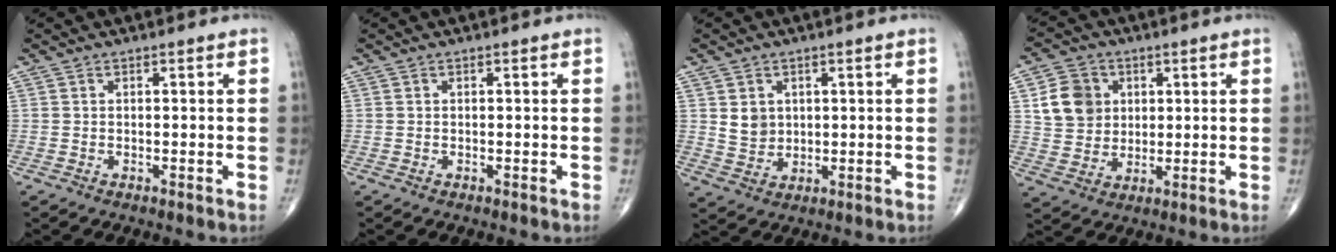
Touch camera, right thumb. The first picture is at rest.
{"total": 0.0}
{"total": 4.4, "force": [1.3, 3.7, 2.1], "torque": [-0.021, -0.012, 0.032]}
{"total": 9.1, "force": [2.5, 7.8, 4.0], "torque": [-0.046, -0.006, 0.049]}